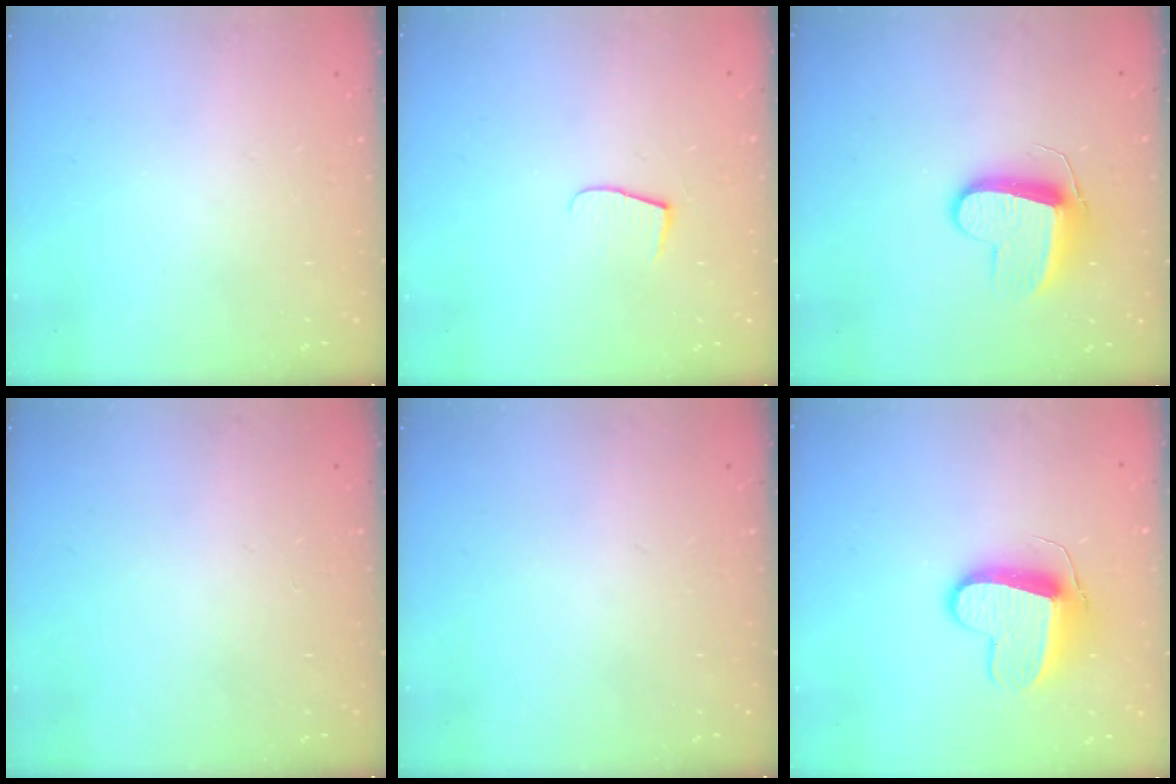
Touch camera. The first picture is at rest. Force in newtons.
{"total": 5.5, "press": 5.5, "slide": 0.6}
{"total": 9.4, "press": 9.4, "slide": 0.2}
{"total": 0.0}
{"total": 0.0}
{"total": 10.6, "press": 10.6, "slide": 0.4}